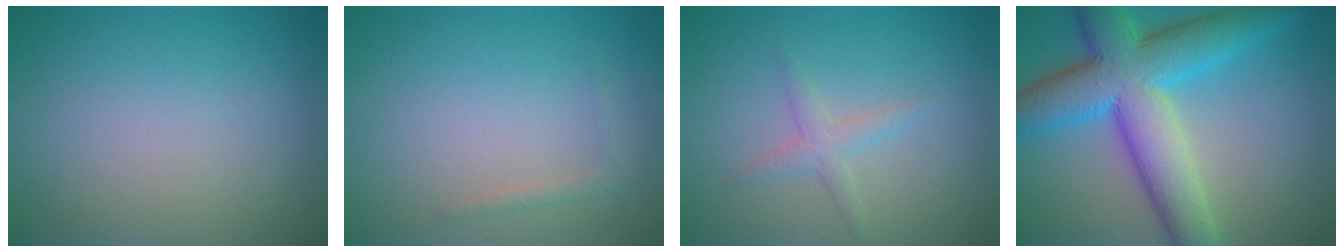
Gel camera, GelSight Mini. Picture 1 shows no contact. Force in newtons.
{"total": 0.9, "press": 0.9, "slide": 0.1}
{"total": 1.6, "press": 1.6, "slide": 0.0}
{"total": 10.9, "press": 10.9, "slide": 0.1}